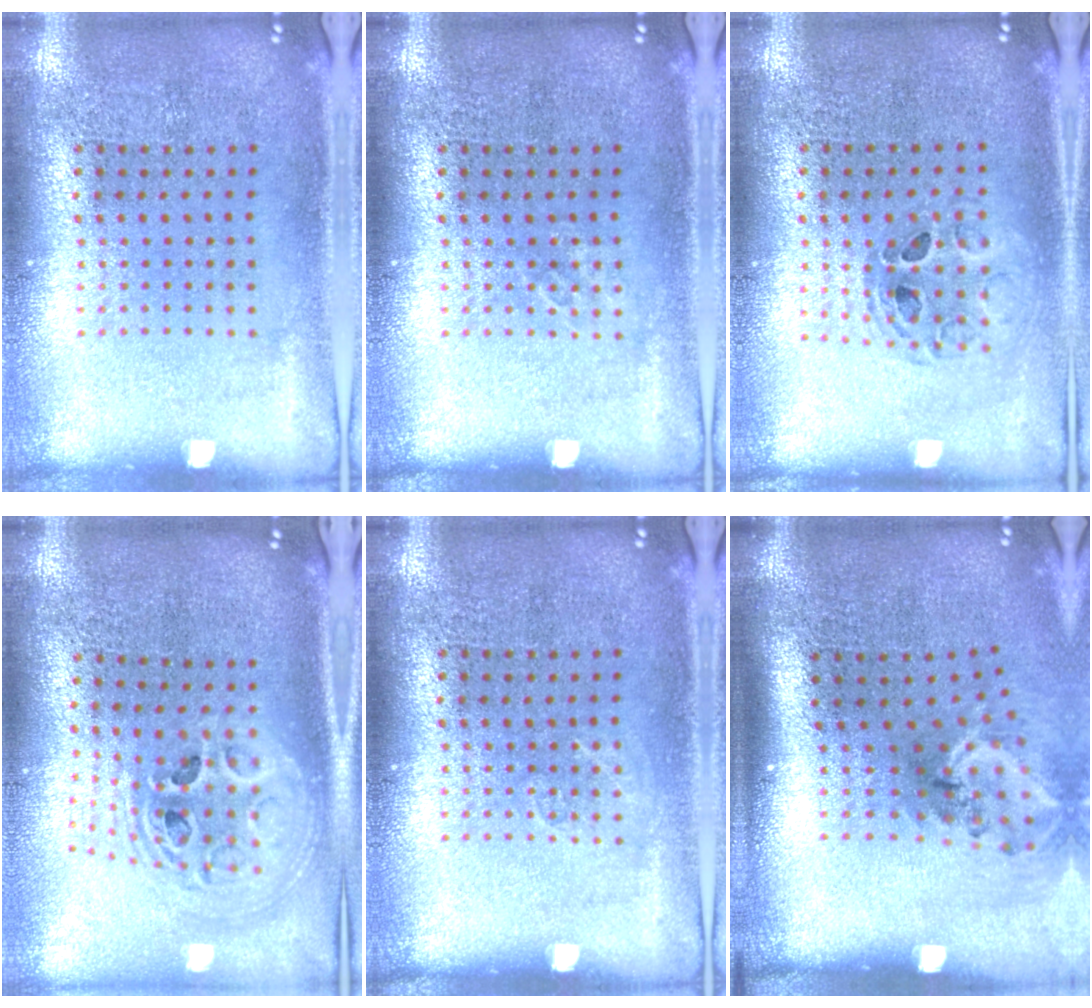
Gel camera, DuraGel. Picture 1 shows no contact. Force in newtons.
{"total": 0.6, "press": 0.6, "slide": 0.1}
{"total": 0.5, "press": 0.4, "slide": 0.2}
{"total": 2.3, "press": 1.8, "slide": 1.6}
{"total": 0.7, "press": 0.7, "slide": 0.1}
{"total": 2.0, "press": 1.3, "slide": 1.5}